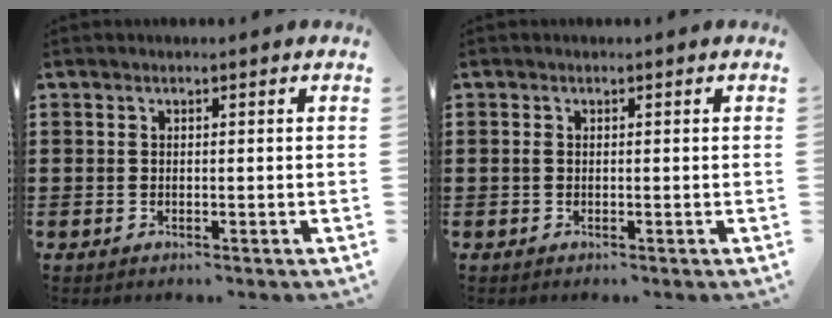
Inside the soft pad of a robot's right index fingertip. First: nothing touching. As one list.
[{"total": 0.6, "force": [-0.1, 0.3, 0.5], "torque": [-0.020, -0.004, -0.004]}]